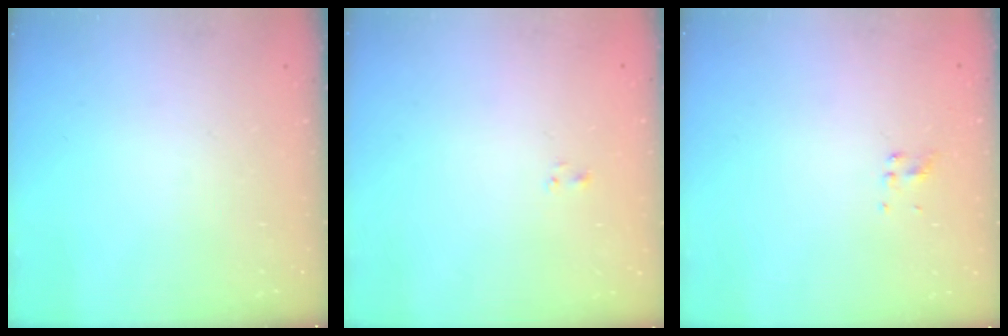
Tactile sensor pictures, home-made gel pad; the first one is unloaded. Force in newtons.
{"total": 0.6, "press": 0.3, "slide": 0.5}
{"total": 2.8, "press": 2.4, "slide": 1.5}